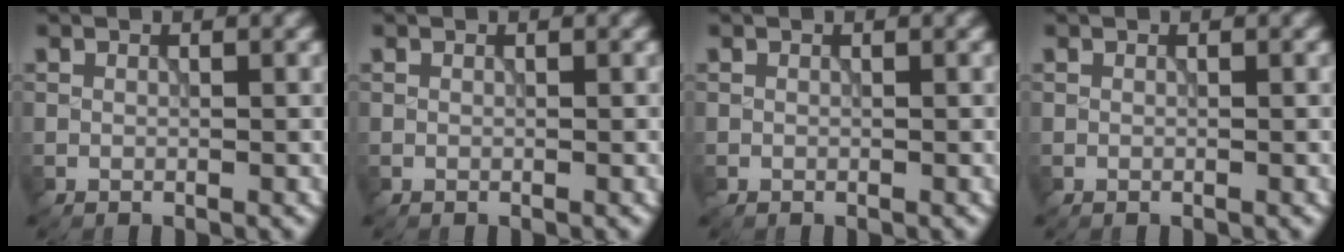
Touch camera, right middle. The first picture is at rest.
{"total": 0.0}
{"total": 0.0}
{"total": 0.0}